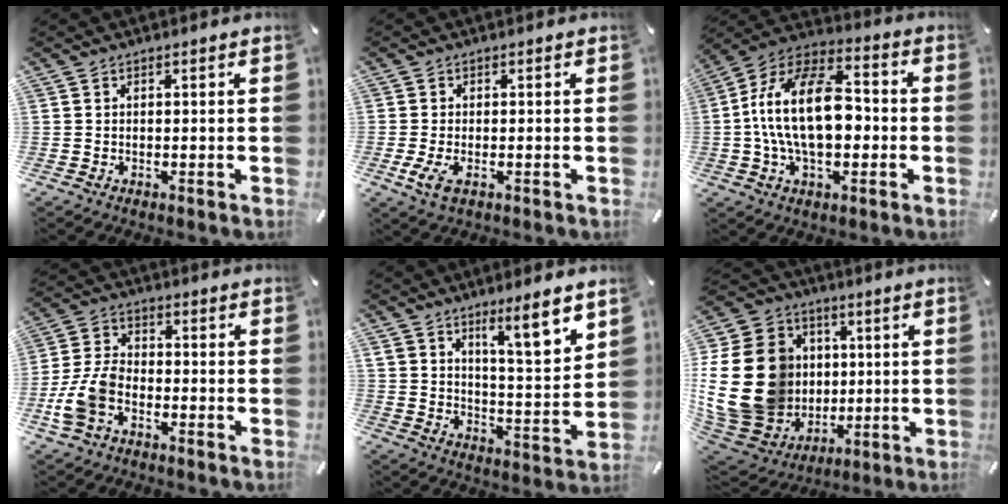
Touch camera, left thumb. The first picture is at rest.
{"total": 3.4, "force": [-1.0, 1.6, 2.8], "torque": [-0.066, -0.005, -0.019]}
{"total": 19.2, "force": [-1.6, 11.4, 15.4], "torque": [-0.313, 0.010, -0.034]}
{"total": 9.1, "force": [-4.0, 5.9, 5.7], "torque": [-0.128, 0.016, -0.074]}
{"total": 10.2, "force": [8.0, 2.2, 5.9], "torque": [-0.080, -0.059, 0.135]}
{"total": 26.2, "force": [1.5, 21.7, 14.6], "torque": [-0.305, -0.003, 0.063]}